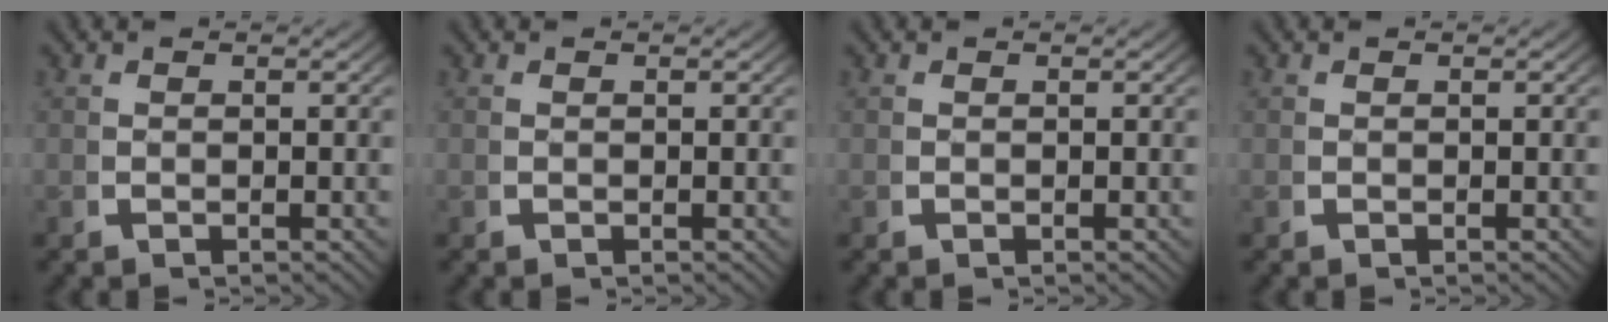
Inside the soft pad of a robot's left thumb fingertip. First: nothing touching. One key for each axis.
{"total": 0.0}
{"total": 0.0}
{"total": 0.0}